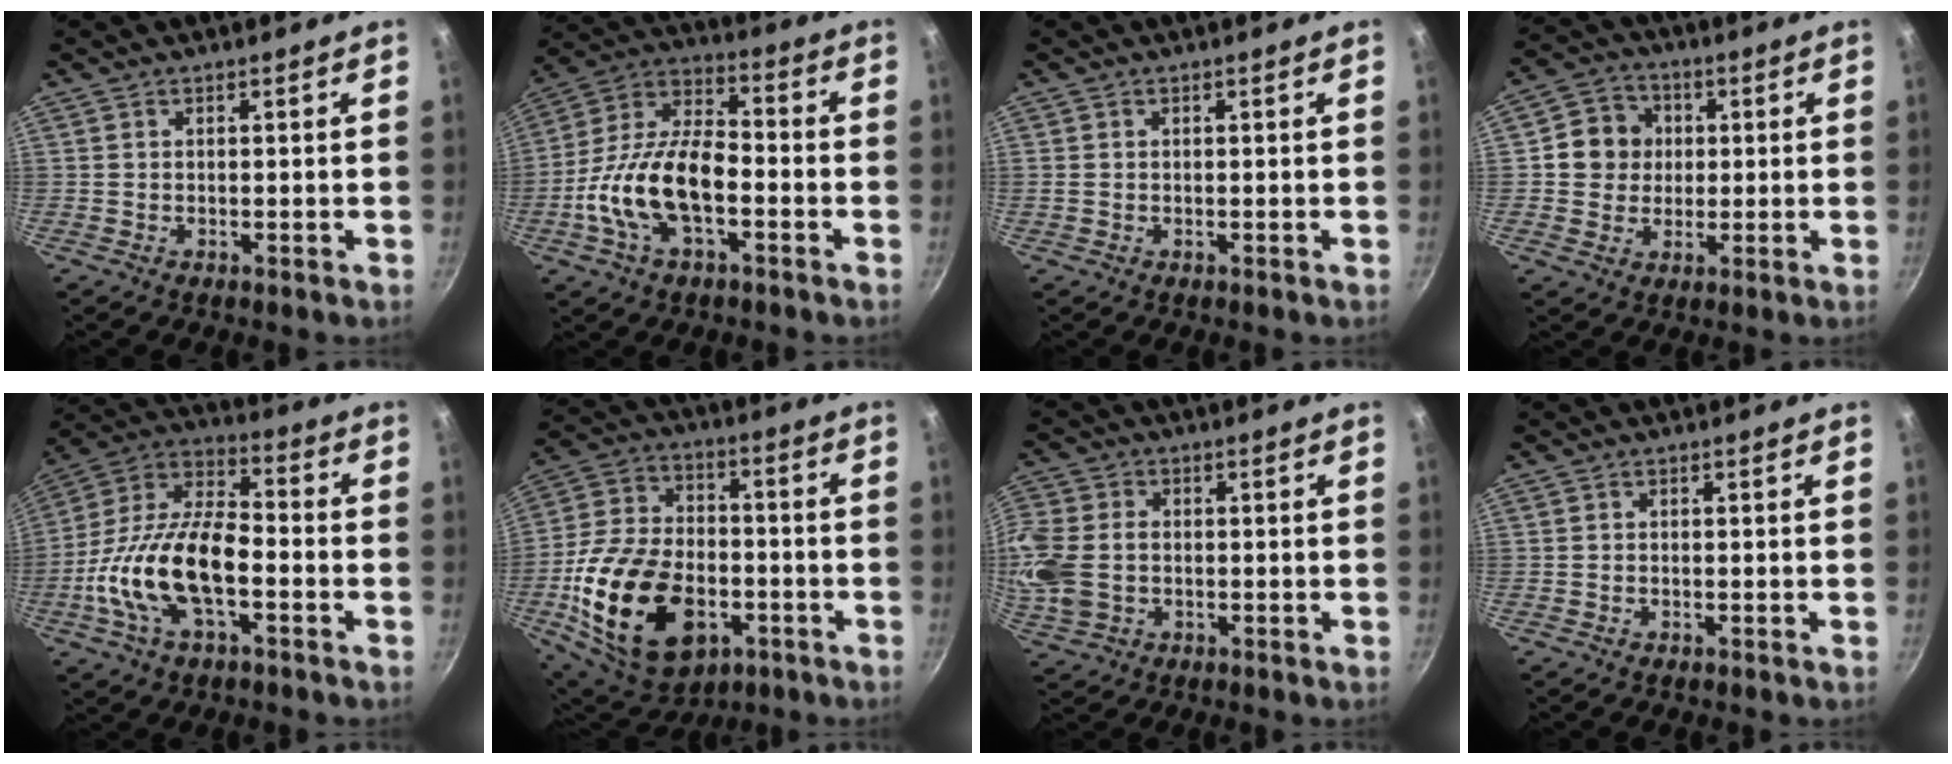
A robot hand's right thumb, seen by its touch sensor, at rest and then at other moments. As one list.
[{"total": 17.3, "force": [-4.7, 8.9, 14.0], "torque": [-0.248, 0.044, -0.103]}, {"total": 0.7, "force": [0.0, 0.7, 0.4], "torque": [-0.007, 0.002, 0.001]}, {"total": 8.5, "force": [1.1, 7.9, 3.1], "torque": [-0.014, 0.010, 0.006]}, {"total": 19.5, "force": [-5.3, 9.6, 16.2], "torque": [-0.295, 0.043, -0.116]}, {"total": 25.5, "force": [-7.5, 16.1, 18.2], "torque": [-0.329, 0.026, -0.118]}, {"total": 11.9, "force": [-0.8, 9.1, 7.6], "torque": [-0.178, 0.006, -0.019]}, {"total": 0.0}]